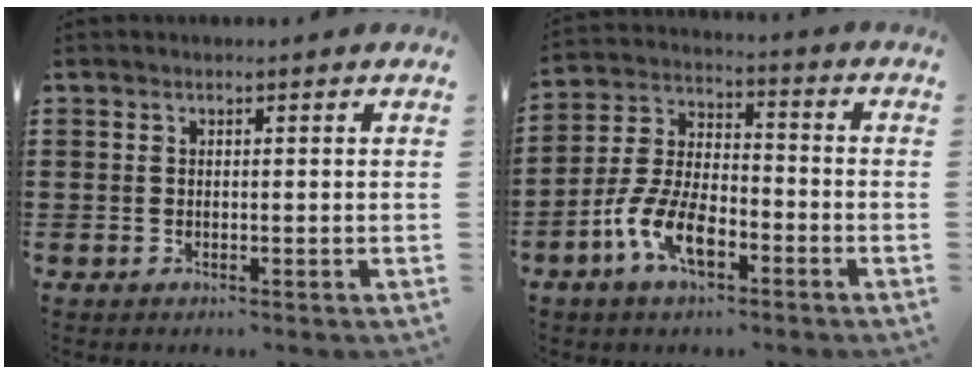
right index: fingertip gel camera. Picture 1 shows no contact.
{"total": 9.0, "force": [-4.6, 3.9, 6.7], "torque": [-0.164, -0.006, -0.090]}